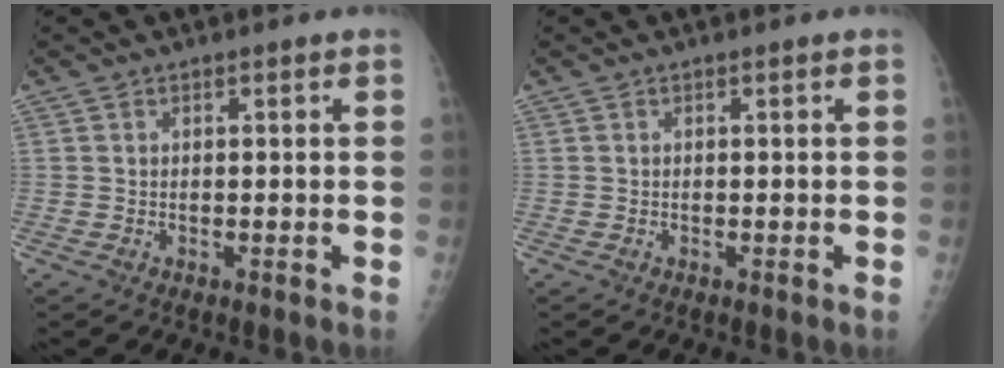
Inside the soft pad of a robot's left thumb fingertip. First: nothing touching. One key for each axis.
{"total": 0.0}